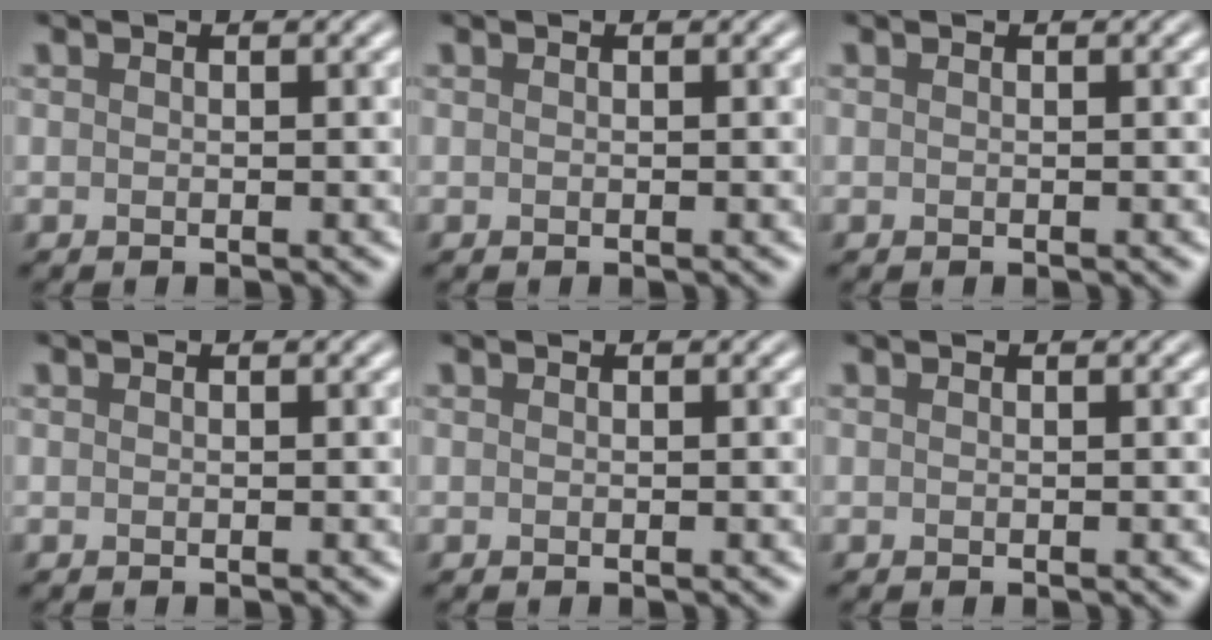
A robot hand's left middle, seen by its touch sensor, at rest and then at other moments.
{"total": 0.0}
{"total": 0.0}
{"total": 0.0}
{"total": 0.0}
{"total": 0.0}